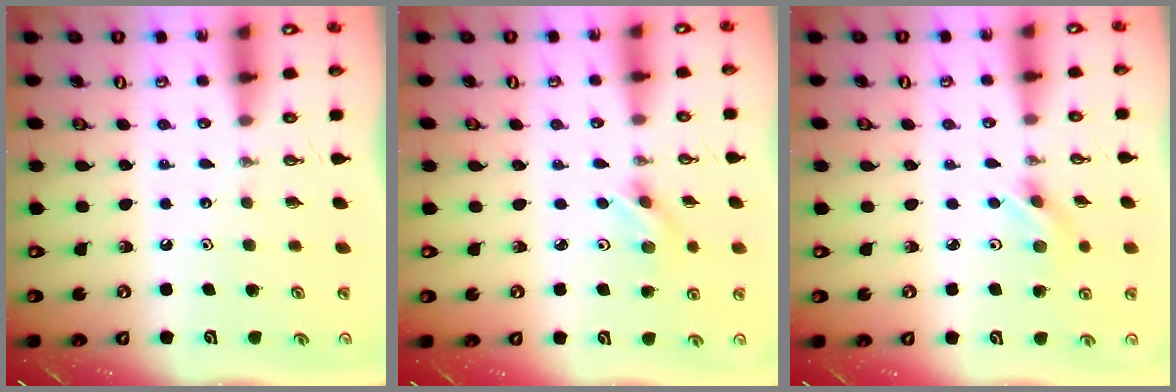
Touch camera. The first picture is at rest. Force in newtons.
{"total": 2.9, "press": 2.8, "slide": 0.7}
{"total": 2.0, "press": 1.9, "slide": 0.4}